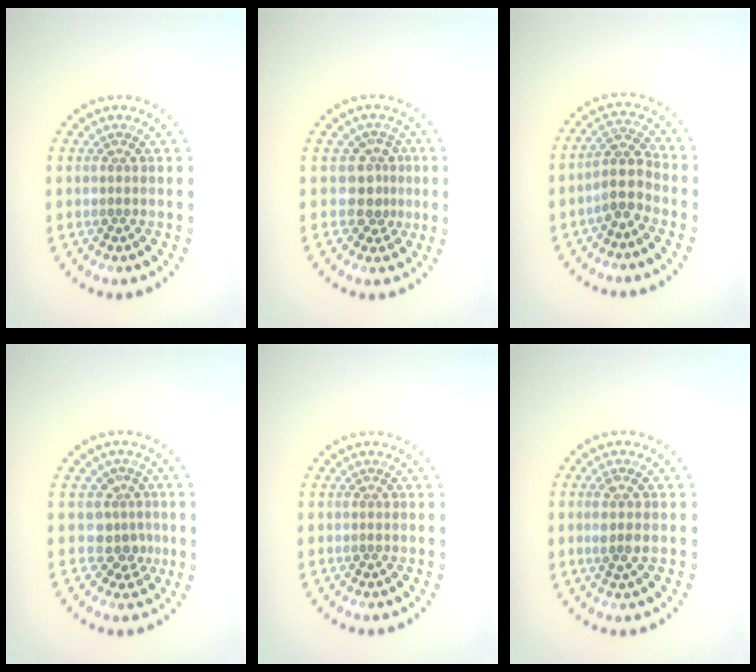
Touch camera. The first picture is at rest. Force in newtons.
{"total": 2.6, "press": 2.0, "slide": 1.8}
{"total": 2.7, "press": 2.3, "slide": 1.5}
{"total": 2.6, "press": 1.9, "slide": 1.7}
{"total": 0.0}
{"total": 1.6, "press": 1.4, "slide": 0.7}